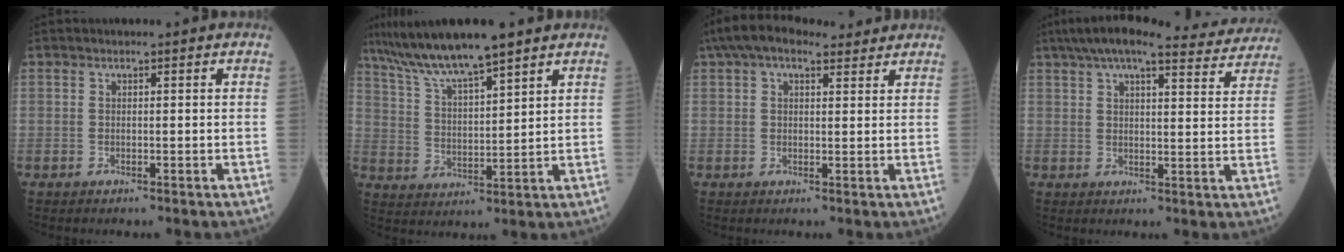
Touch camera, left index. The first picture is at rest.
{"total": 11.3, "force": [9.3, 0.7, 6.4], "torque": [-0.125, 0.015, 0.174]}
{"total": 9.1, "force": [6.9, 3.5, 4.8], "torque": [-0.088, 0.050, 0.112]}
{"total": 18.8, "force": [16.9, 3.3, 7.7], "torque": [-0.116, 0.028, 0.213]}